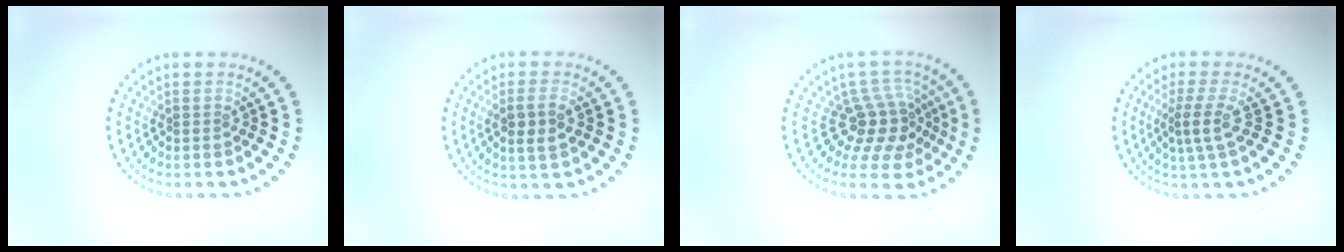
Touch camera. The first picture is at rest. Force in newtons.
{"total": 2.2, "press": 2.1, "slide": 0.7}
{"total": 4.0, "press": 2.8, "slide": 2.7}
{"total": 2.5, "press": 1.7, "slide": 1.8}